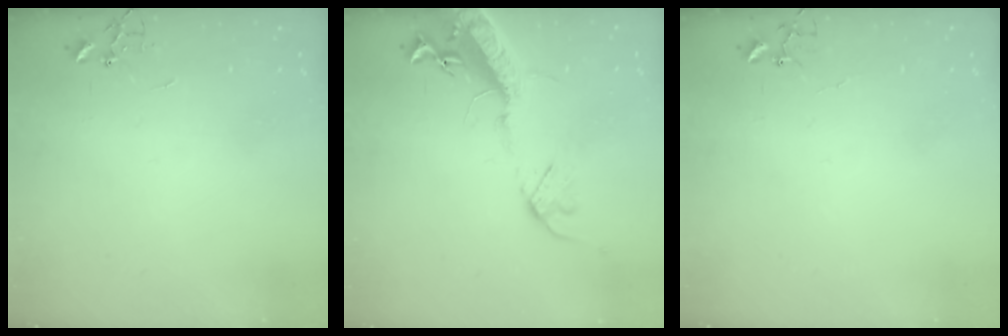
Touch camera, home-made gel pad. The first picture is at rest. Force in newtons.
{"total": 17.1, "press": 16.6, "slide": 4.0}
{"total": 4.0, "press": 4.0, "slide": 0.3}